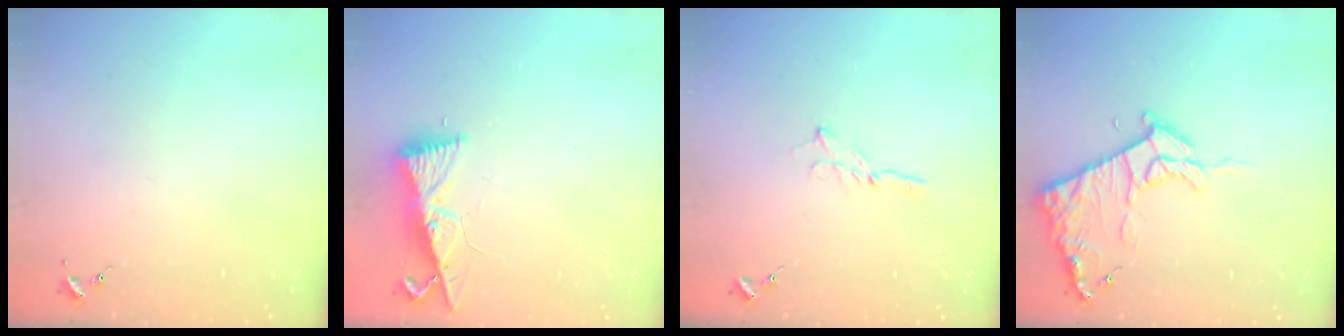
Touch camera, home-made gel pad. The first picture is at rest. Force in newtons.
{"total": 8.5, "press": 8.5, "slide": 1.0}
{"total": 2.0, "press": 2.0, "slide": 0.2}
{"total": 12.0, "press": 12.0, "slide": 1.2}